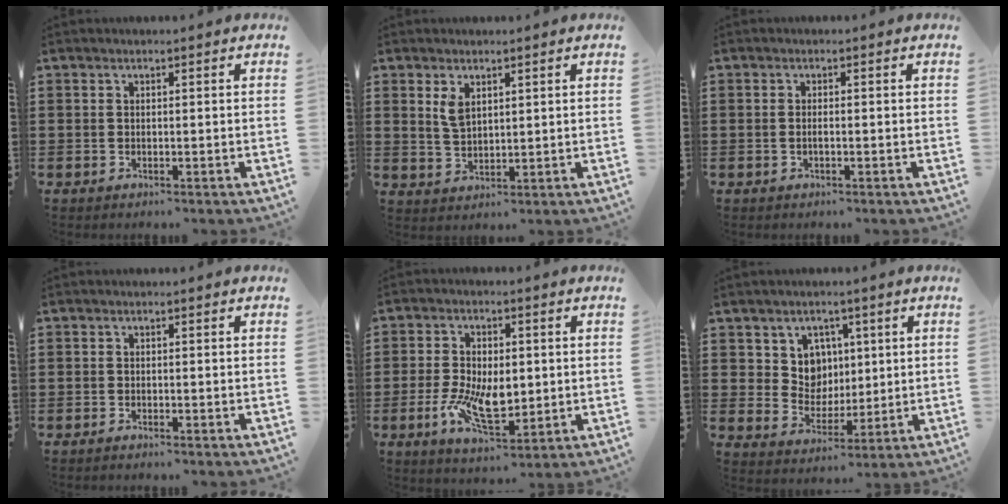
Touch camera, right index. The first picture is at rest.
{"total": 3.2, "force": [1.7, 1.7, 2.1], "torque": [-0.048, 0.004, 0.031]}
{"total": 0.8, "force": [-0.3, 0.1, 0.7], "torque": [-0.012, -0.004, -0.005]}
{"total": 0.7, "force": [-0.7, -0.2, 0.2], "torque": [-0.005, -0.005, -0.013]}
{"total": 8.6, "force": [-1.4, 4.3, 7.3], "torque": [-0.151, 0.004, -0.024]}
{"total": 6.1, "force": [2.3, 5.3, 1.8], "torque": [-0.057, 0.008, 0.041]}